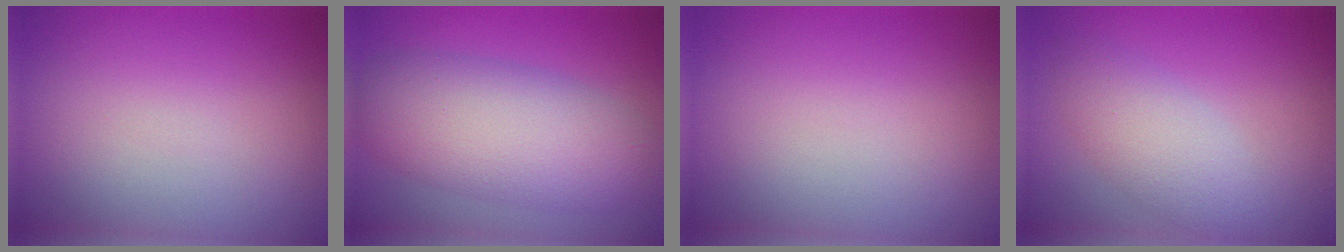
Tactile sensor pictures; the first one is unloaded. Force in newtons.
{"total": 7.6, "press": 7.6, "slide": 0.6}
{"total": 0.0}
{"total": 3.5, "press": 3.5, "slide": 0.2}